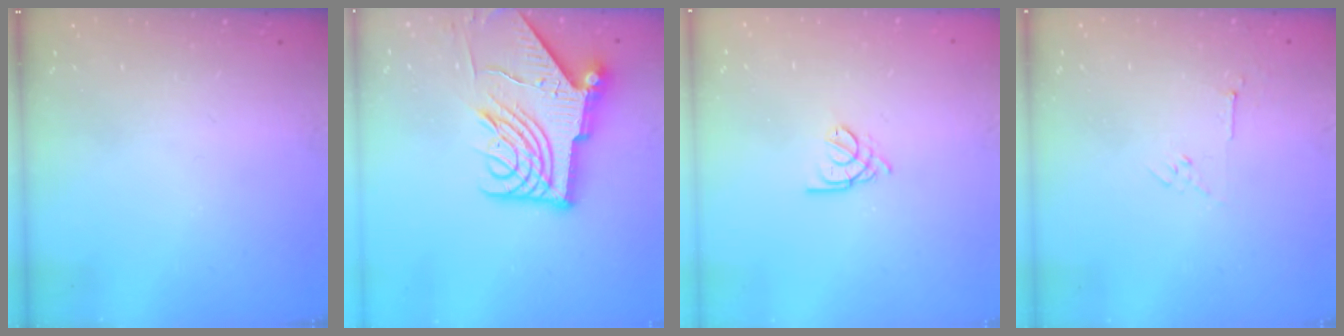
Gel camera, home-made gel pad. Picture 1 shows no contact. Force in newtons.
{"total": 15.2, "press": 15.1, "slide": 1.5}
{"total": 2.3, "press": 2.3, "slide": 0.5}
{"total": 3.0, "press": 3.0, "slide": 0.7}